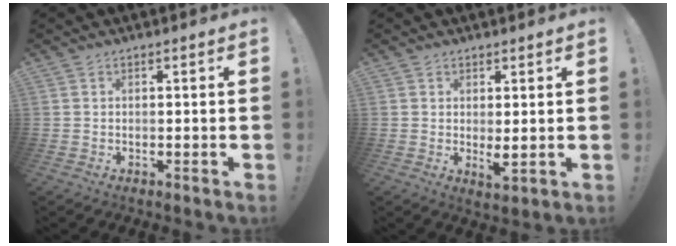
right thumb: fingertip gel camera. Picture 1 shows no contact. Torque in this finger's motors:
{"motor_torque": [0.25, 0.22, 0.07, 0.44, 0.05]}